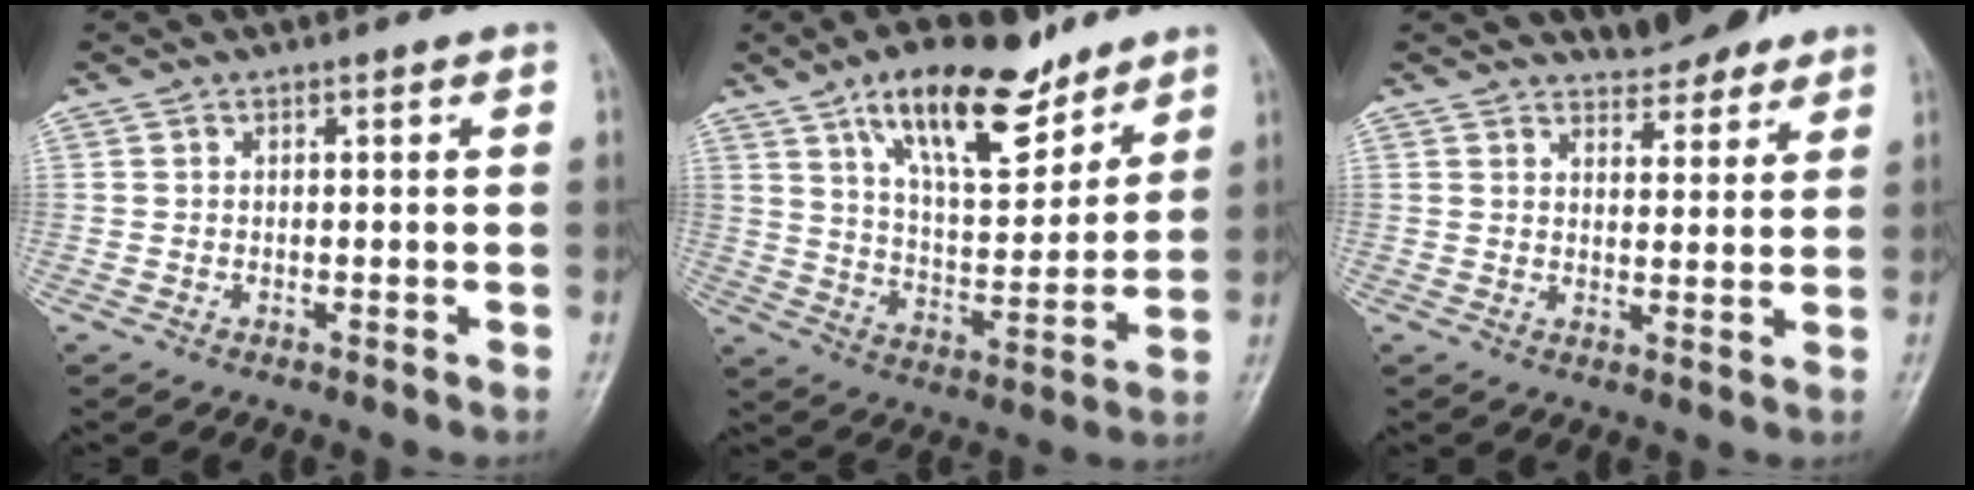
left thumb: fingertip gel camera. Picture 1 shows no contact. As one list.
[{"total": 17.3, "force": [11.1, 6.8, 11.4], "torque": [-0.152, -0.056, 0.194]}, {"total": 5.6, "force": [5.0, 2.0, 1.3], "torque": [-0.002, -0.036, 0.073]}]